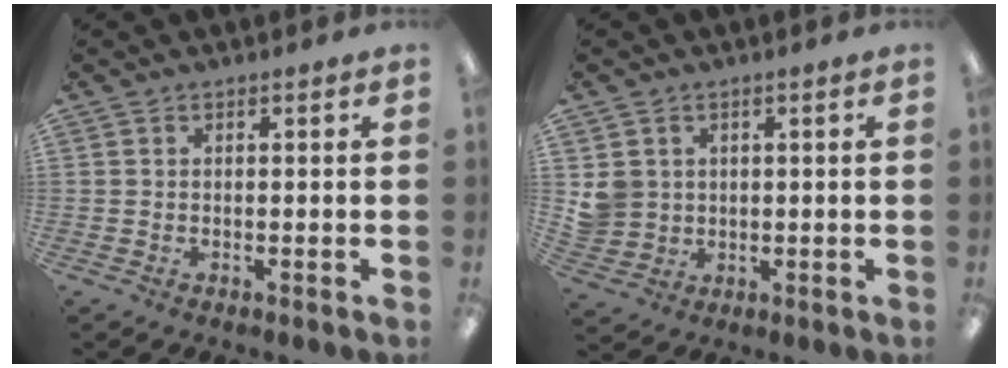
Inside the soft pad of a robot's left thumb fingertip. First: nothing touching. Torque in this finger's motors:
{"motor_torque": [0.63, 0.79, 0.37, -0.50, 0.02]}